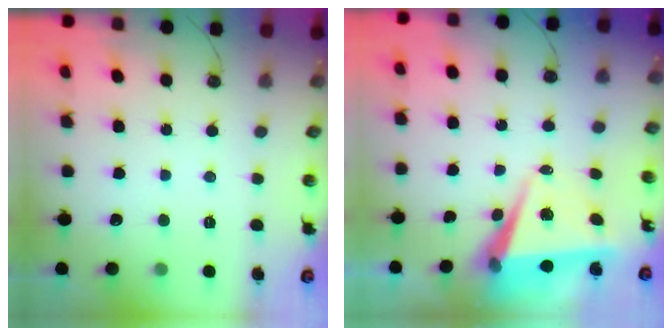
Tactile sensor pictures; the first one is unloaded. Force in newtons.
{"total": 7.5, "press": 6.1, "slide": 4.4}